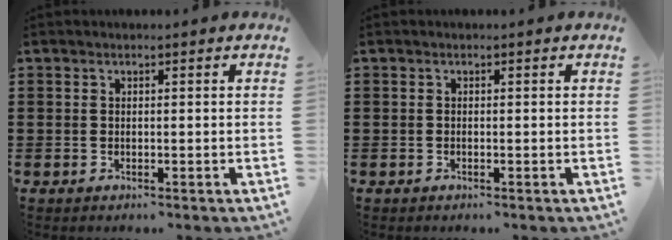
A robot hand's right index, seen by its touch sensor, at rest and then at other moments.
{"total": 0.0}